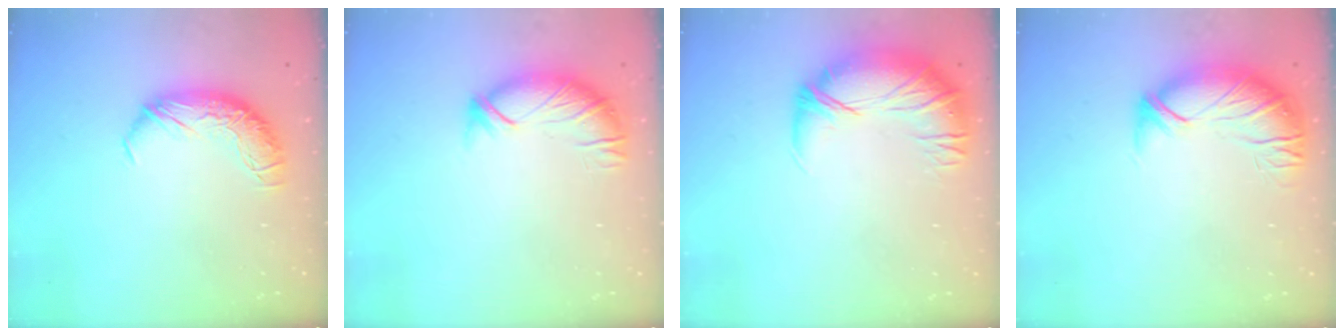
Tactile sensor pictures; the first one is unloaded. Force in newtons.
{"total": 3.7, "press": 3.4, "slide": 1.3}
{"total": 2.7, "press": 0.4, "slide": 2.7}
{"total": 2.8, "press": 1.2, "slide": 2.5}